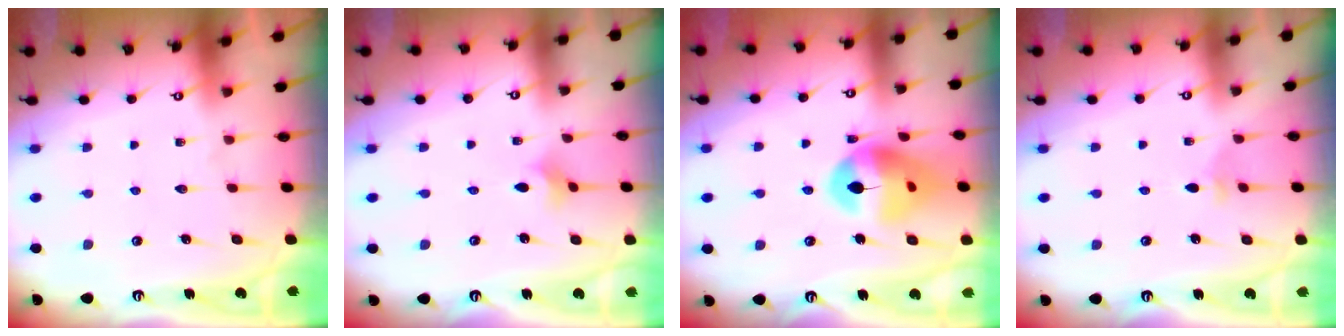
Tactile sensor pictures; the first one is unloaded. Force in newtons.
{"total": 2.6, "press": 2.5, "slide": 0.5}
{"total": 15.7, "press": 15.6, "slide": 1.9}
{"total": 2.9, "press": 2.8, "slide": 0.8}